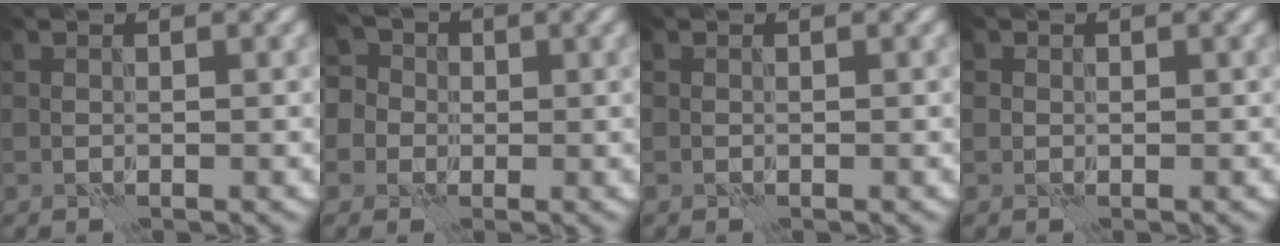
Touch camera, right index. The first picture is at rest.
{"total": 7.8, "force": [2.2, 6.7, 3.3], "torque": [-0.063, 0.037, -0.006]}
{"total": 0.0}
{"total": 0.6, "force": [0.0, 0.5, -0.3], "torque": [0.003, -0.004, -0.003]}